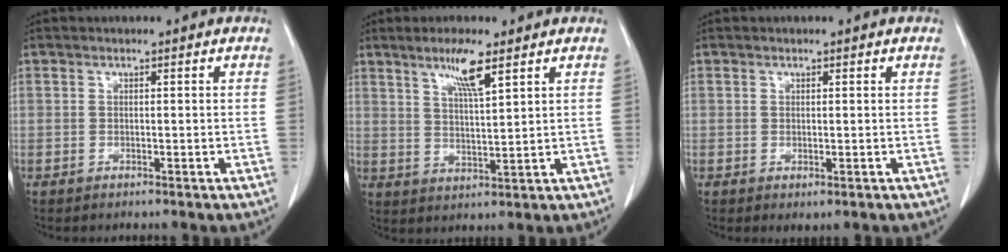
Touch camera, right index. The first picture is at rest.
{"total": 6.5, "force": [3.9, 0.2, 5.1], "torque": [-0.097, -0.006, 0.072]}
{"total": 1.0, "force": [0.0, 0.4, 0.9], "torque": [-0.022, -0.007, 0.007]}